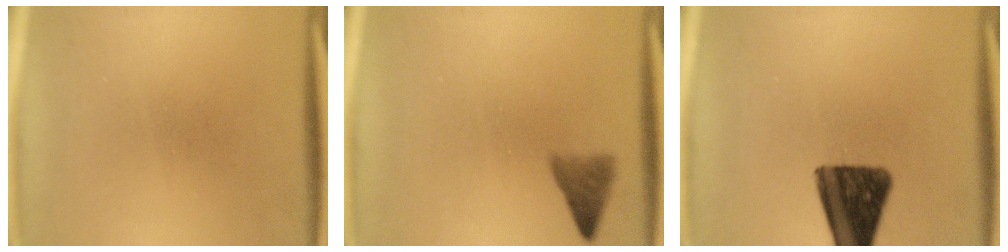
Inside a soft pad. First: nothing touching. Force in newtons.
{"total": 2.6}
{"total": 13.0}